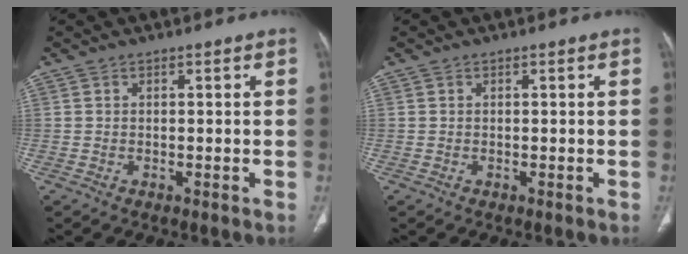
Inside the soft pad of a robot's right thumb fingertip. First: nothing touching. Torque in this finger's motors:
{"motor_torque": [0.00, 0.00, 0.04, -0.02, 0.00]}